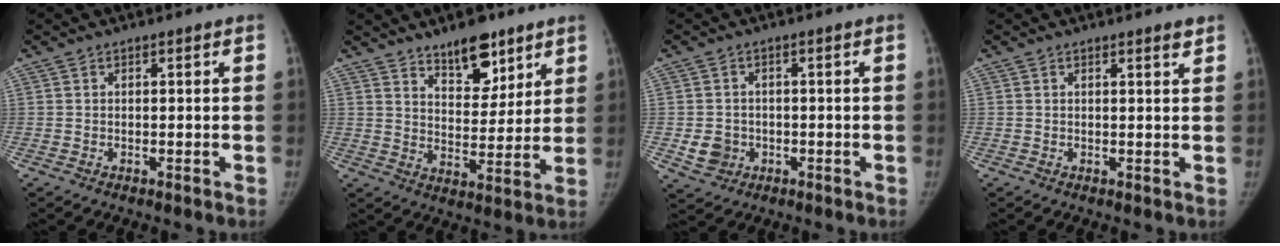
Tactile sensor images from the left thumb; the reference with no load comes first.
{"total": 10.6, "force": [7.5, 4.8, 5.7], "torque": [-0.055, -0.053, 0.124]}
{"total": 4.4, "force": [-0.9, 4.0, 1.6], "torque": [-0.014, 0.004, -0.007]}
{"total": 1.5, "force": [1.2, 0.1, 1.0], "torque": [-0.010, -0.008, 0.016]}